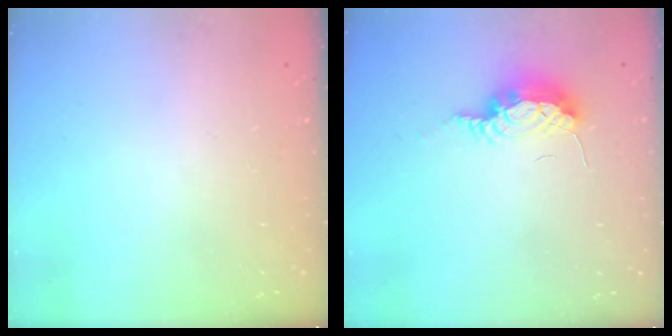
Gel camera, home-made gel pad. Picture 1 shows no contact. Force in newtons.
{"total": 7.8, "press": 7.6, "slide": 1.9}